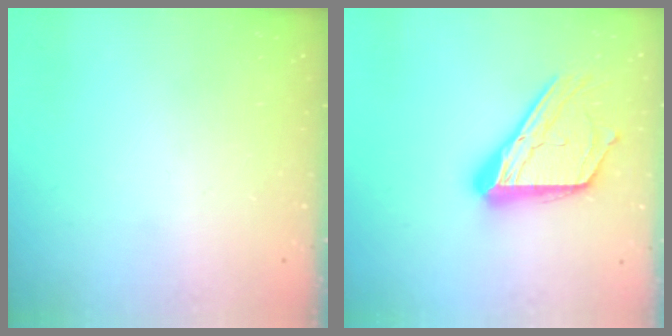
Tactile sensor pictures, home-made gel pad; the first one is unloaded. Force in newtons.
{"total": 20.1, "press": 20.1, "slide": 1.7}